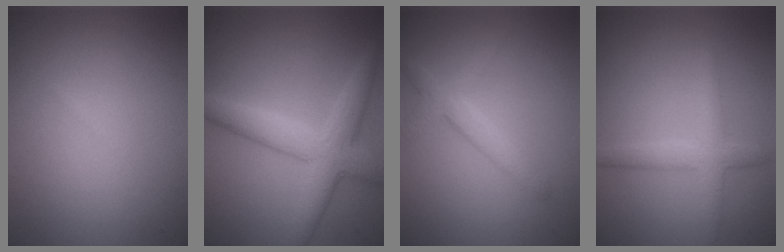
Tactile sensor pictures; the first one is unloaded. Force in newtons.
{"total": 5.6, "press": 5.6, "slide": 0.2}
{"total": 2.7, "press": 2.7, "slide": 0.1}
{"total": 2.7, "press": 2.7, "slide": 0.1}